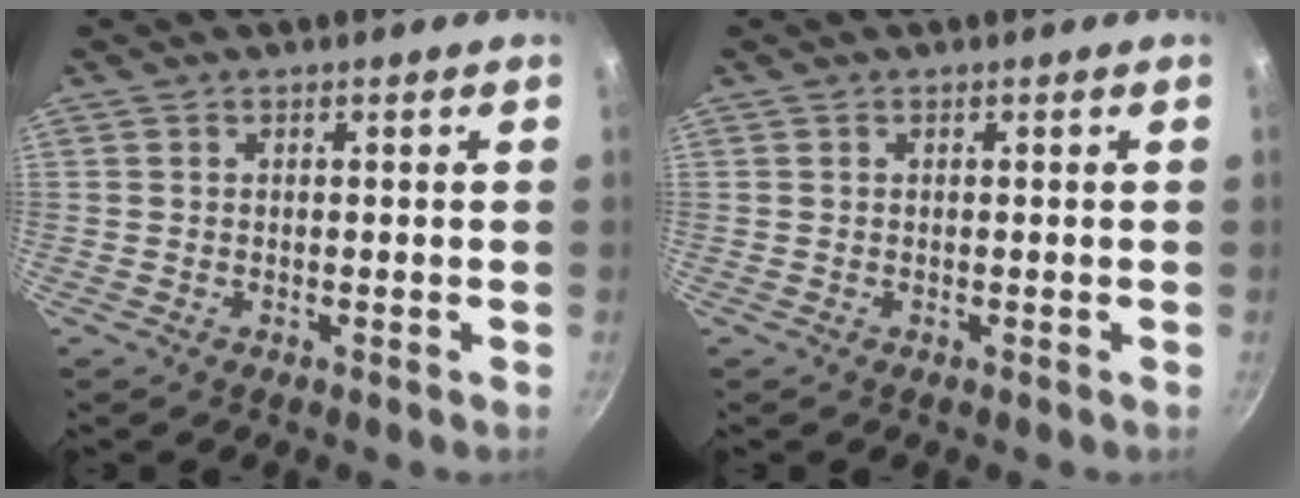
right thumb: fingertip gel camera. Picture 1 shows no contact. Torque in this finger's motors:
{"motor_torque": [-0.33, 0.04, -0.22, 0.03, 0.00]}